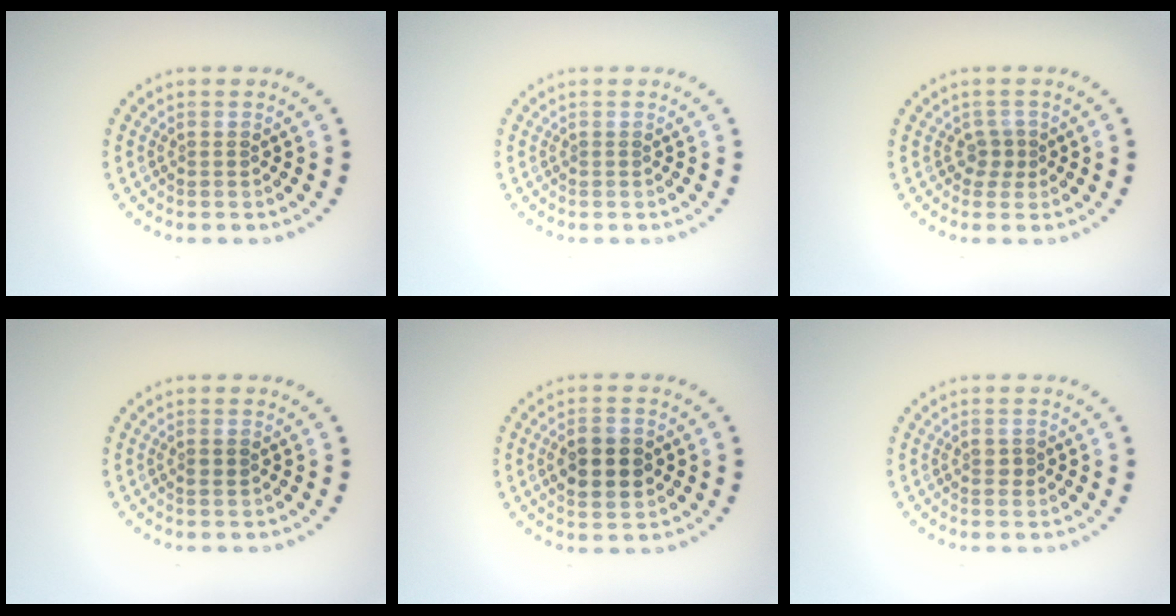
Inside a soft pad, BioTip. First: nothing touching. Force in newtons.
{"total": 0.0}
{"total": 1.3, "press": 1.1, "slide": 0.7}
{"total": 0.8, "press": 0.7, "slide": 0.4}
{"total": 4.4, "press": 4.4, "slide": 0.2}
{"total": 1.0, "press": 1.0, "slide": 0.2}